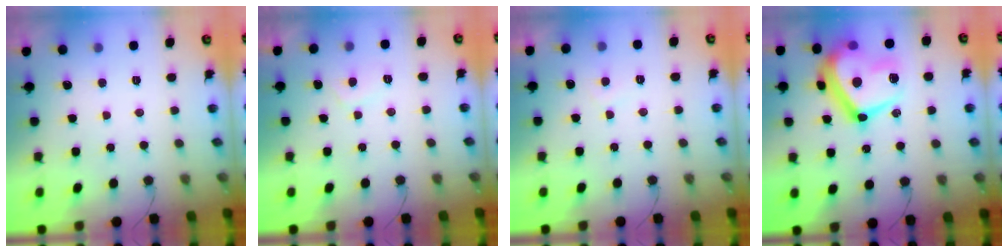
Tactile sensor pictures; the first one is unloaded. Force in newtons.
{"total": 1.9, "press": 1.8, "slide": 0.7}
{"total": 1.3, "press": 1.2, "slide": 0.4}
{"total": 20.8, "press": 20.8, "slide": 0.9}